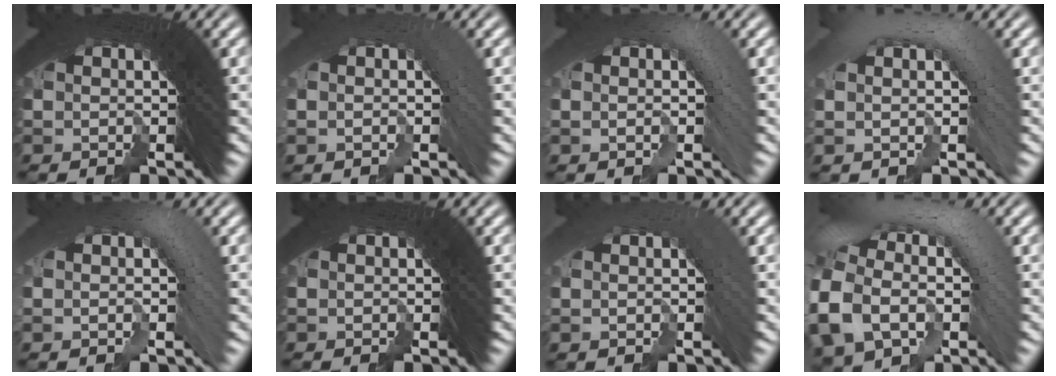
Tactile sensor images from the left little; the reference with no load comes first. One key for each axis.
{"total": 1.2, "fx": -0.6, "fy": -0.2, "fz": 1.0, "tx": 0.005, "ty": 0.014, "tz": -0.011}
{"total": 2.0, "fx": 0.0, "fy": 0.3, "fz": 2.0, "tx": -0.007, "ty": 0.020, "tz": -0.005}
{"total": 3.1, "fx": 0.9, "fy": 0.5, "fz": 2.9, "tx": -0.025, "ty": 0.029, "tz": 0.010}
{"total": 1.7, "fx": -0.1, "fy": 0.1, "fz": 1.7, "tx": -0.003, "ty": 0.019, "tz": -0.008}
{"total": 0.0}
{"total": 1.2, "fx": 0.1, "fy": -0.1, "fz": 1.2, "tx": 0.007, "ty": 0.019, "tz": 0.002}
{"total": 5.9, "fx": -0.6, "fy": 3.8, "fz": 4.6, "tx": -0.086, "ty": 0.003, "tz": -0.007}